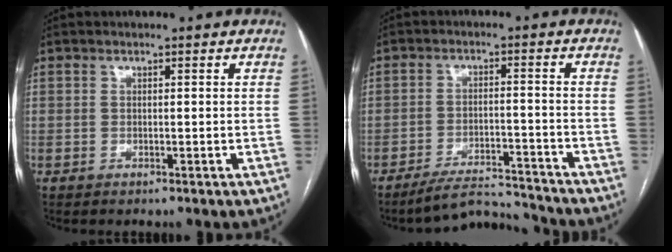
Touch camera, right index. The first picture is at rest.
{"total": 6.7, "force": [-6.7, 0.2, 0.1], "torque": [0.004, 0.007, -0.113]}